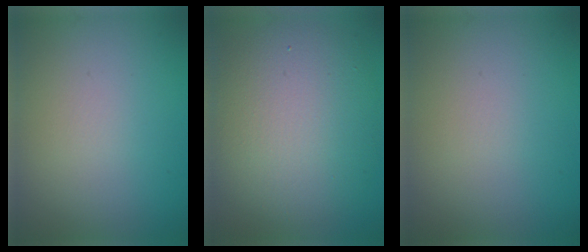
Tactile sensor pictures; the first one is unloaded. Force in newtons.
{"total": 9.6, "press": 9.6, "slide": 0.4}
{"total": 0.0}